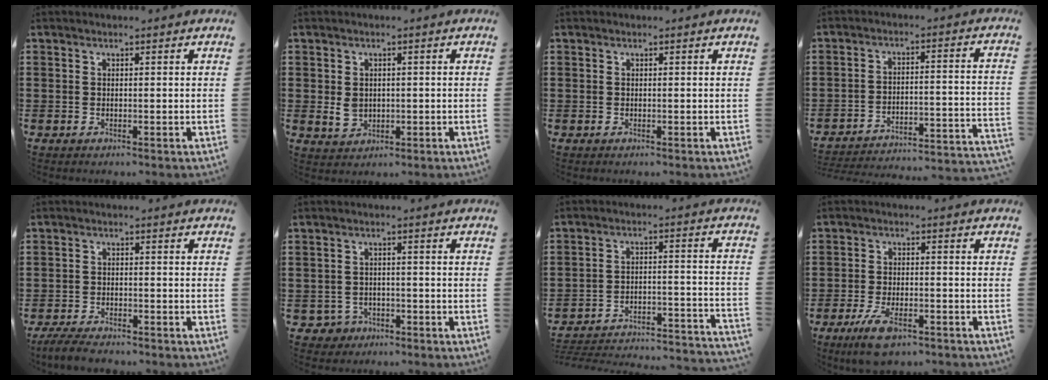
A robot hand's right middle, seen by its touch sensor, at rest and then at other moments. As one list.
[{"total": 3.1, "force": [0.1, 2.5, 1.8], "torque": [-0.032, 0.005, -0.001]}, {"total": 0.0}, {"total": 2.9, "force": [-2.7, 0.1, 0.8], "torque": [-0.023, -0.021, -0.066]}, {"total": 3.7, "force": [-3.5, 0.8, 0.9], "torque": [-0.031, 0.000, -0.076]}, {"total": 2.4, "force": [-1.9, 1.6, 0.2], "torque": [-0.021, -0.002, -0.044]}, {"total": 2.9, "force": [-2.7, 0.4, 1.2], "torque": [-0.029, -0.018, -0.064]}, {"total": 6.4, "force": [-4.2, 2.0, 4.3], "torque": [-0.096, -0.001, -0.080]}]